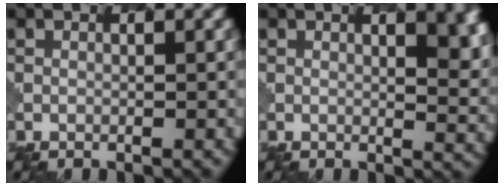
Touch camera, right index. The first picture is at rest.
{"total": 7.3, "force": [2.3, 3.5, 5.9], "torque": [-0.026, 0.002, 0.031]}